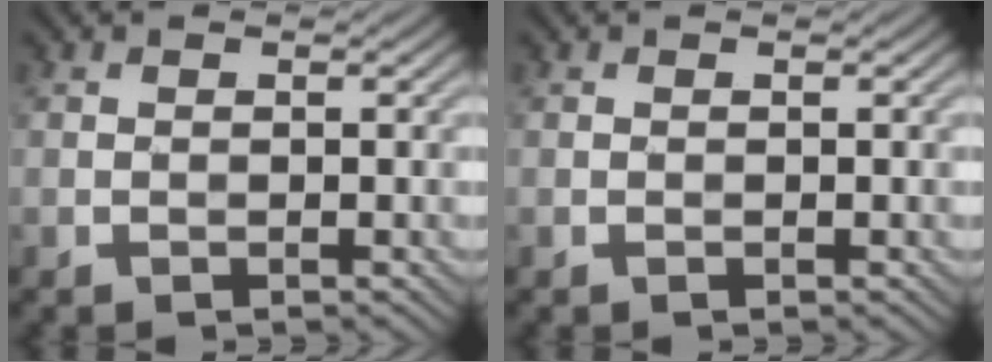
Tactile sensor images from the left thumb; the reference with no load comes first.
{"total": 0.0}